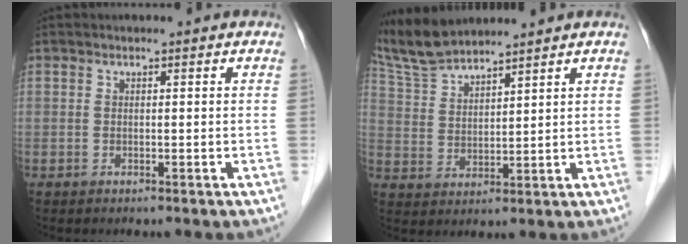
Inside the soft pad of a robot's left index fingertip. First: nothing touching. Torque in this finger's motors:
{"motor_torque": [-0.43, -0.53, 0.01, -0.01]}